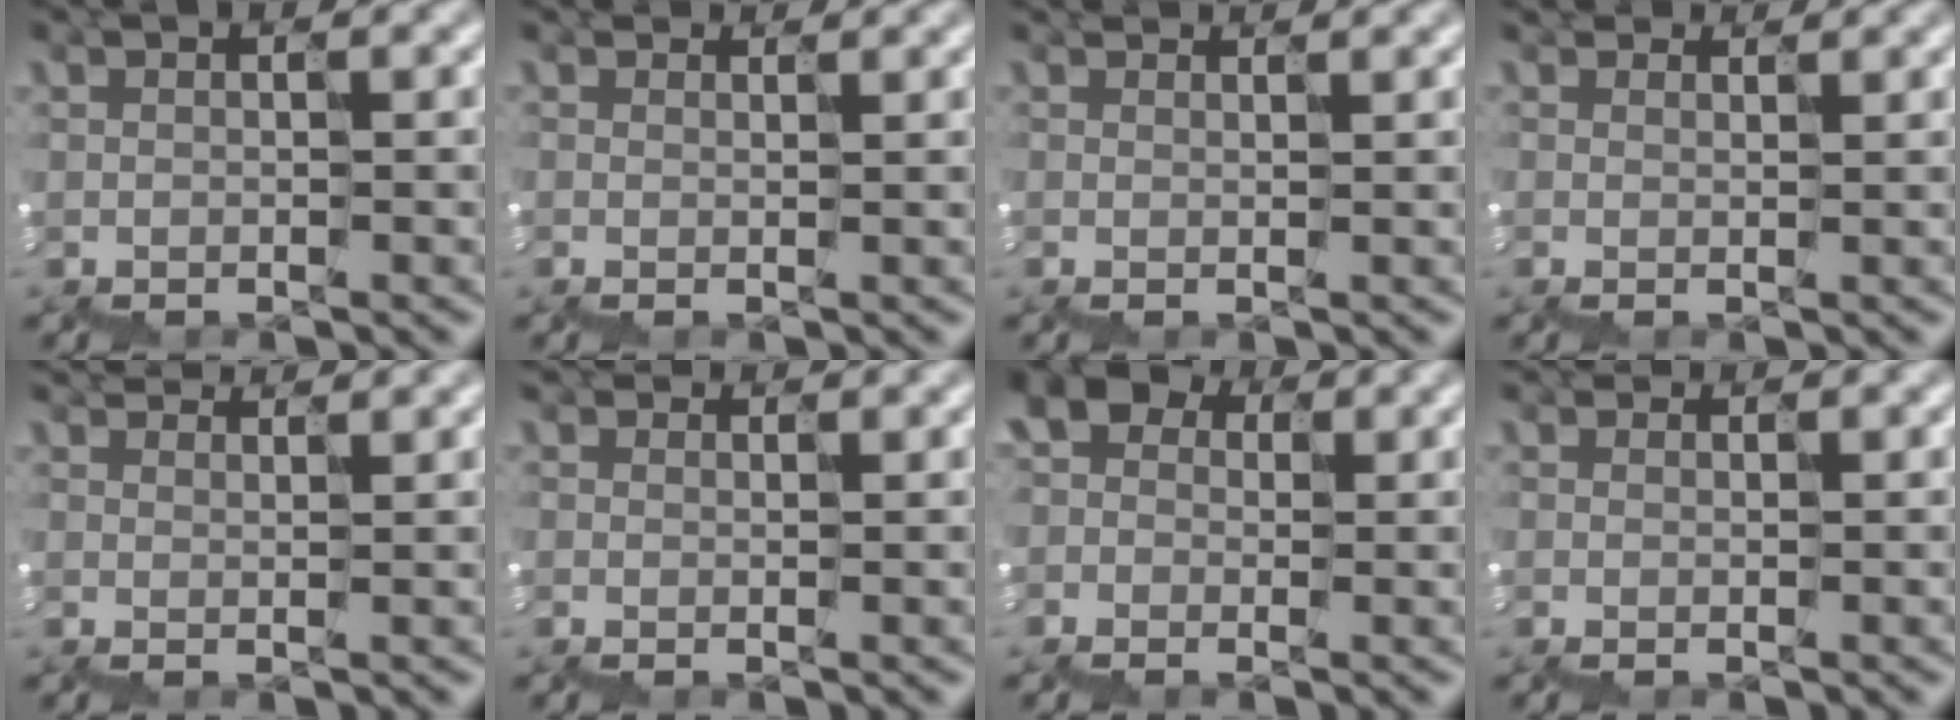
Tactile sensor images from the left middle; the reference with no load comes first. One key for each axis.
{"total": 2.3, "fx": 1.5, "fy": 1.2, "fz": 1.3, "tx": -0.005, "ty": 0.023, "tz": 0.016}
{"total": 2.0, "fx": 1.4, "fy": 1.0, "fz": 1.1, "tx": -0.001, "ty": 0.023, "tz": 0.015}
{"total": 3.1, "fx": 2.5, "fy": 1.3, "fz": 1.3, "tx": -0.013, "ty": 0.027, "tz": 0.034}
{"total": 3.1, "fx": 2.7, "fy": 1.1, "fz": 1.0, "tx": -0.007, "ty": 0.030, "tz": 0.038}
{"total": 0.9, "fx": 0.7, "fy": 0.6, "fz": 0.3, "tx": 0.008, "ty": 0.011, "tz": 0.005}
{"total": 3.4, "fx": 0.1, "fy": 3.2, "fz": 1.0, "tx": -0.046, "ty": 0.012, "tz": -0.007}
{"total": 0.0}